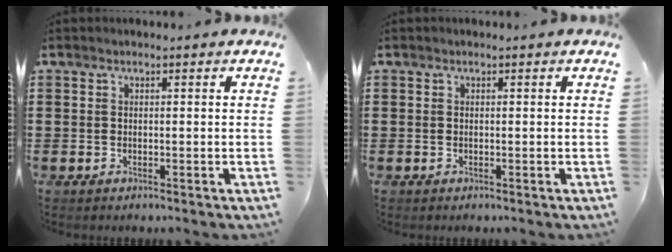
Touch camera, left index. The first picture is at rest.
{"total": 0.0}